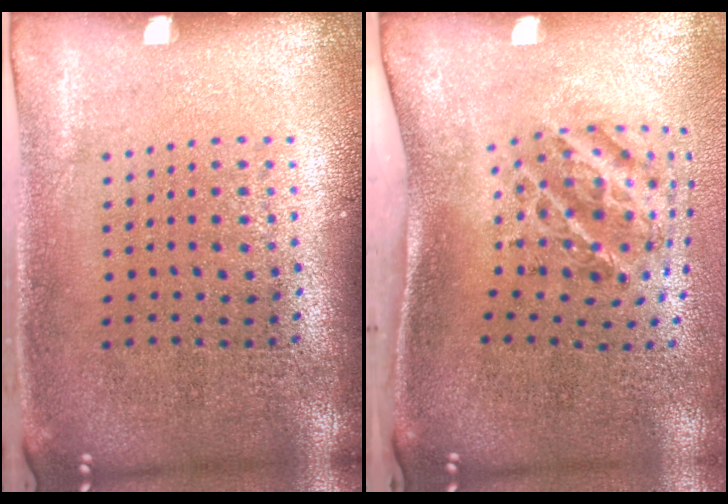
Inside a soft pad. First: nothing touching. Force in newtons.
{"total": 1.6, "press": 1.2, "slide": 1.1}